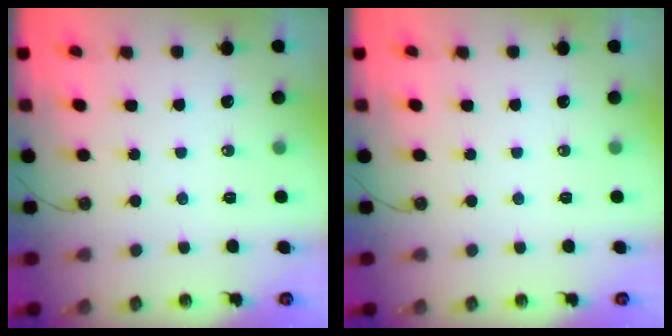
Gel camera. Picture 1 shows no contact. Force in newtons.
{"total": 0.0}